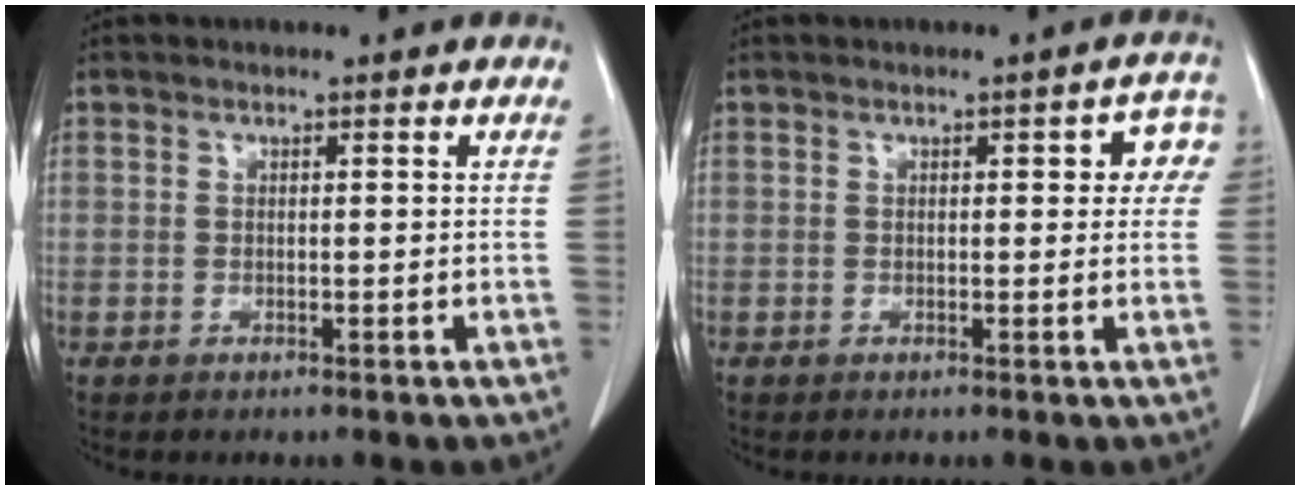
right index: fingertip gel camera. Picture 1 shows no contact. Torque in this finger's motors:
{"motor_torque": [0.10, 0.10, 0.04, 0.00]}